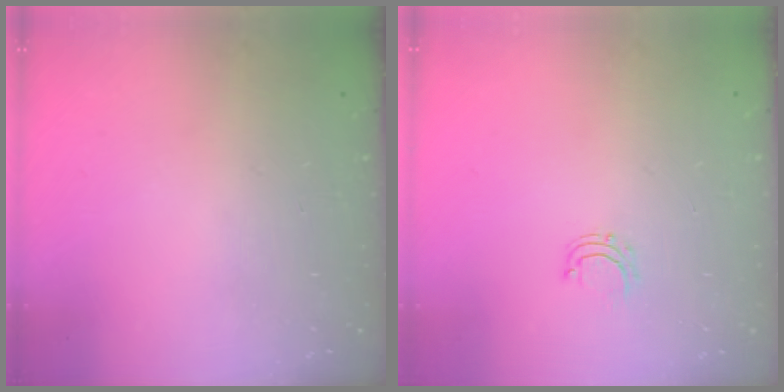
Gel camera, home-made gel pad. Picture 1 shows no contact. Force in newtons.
{"total": 4.2, "press": 4.2, "slide": 0.3}